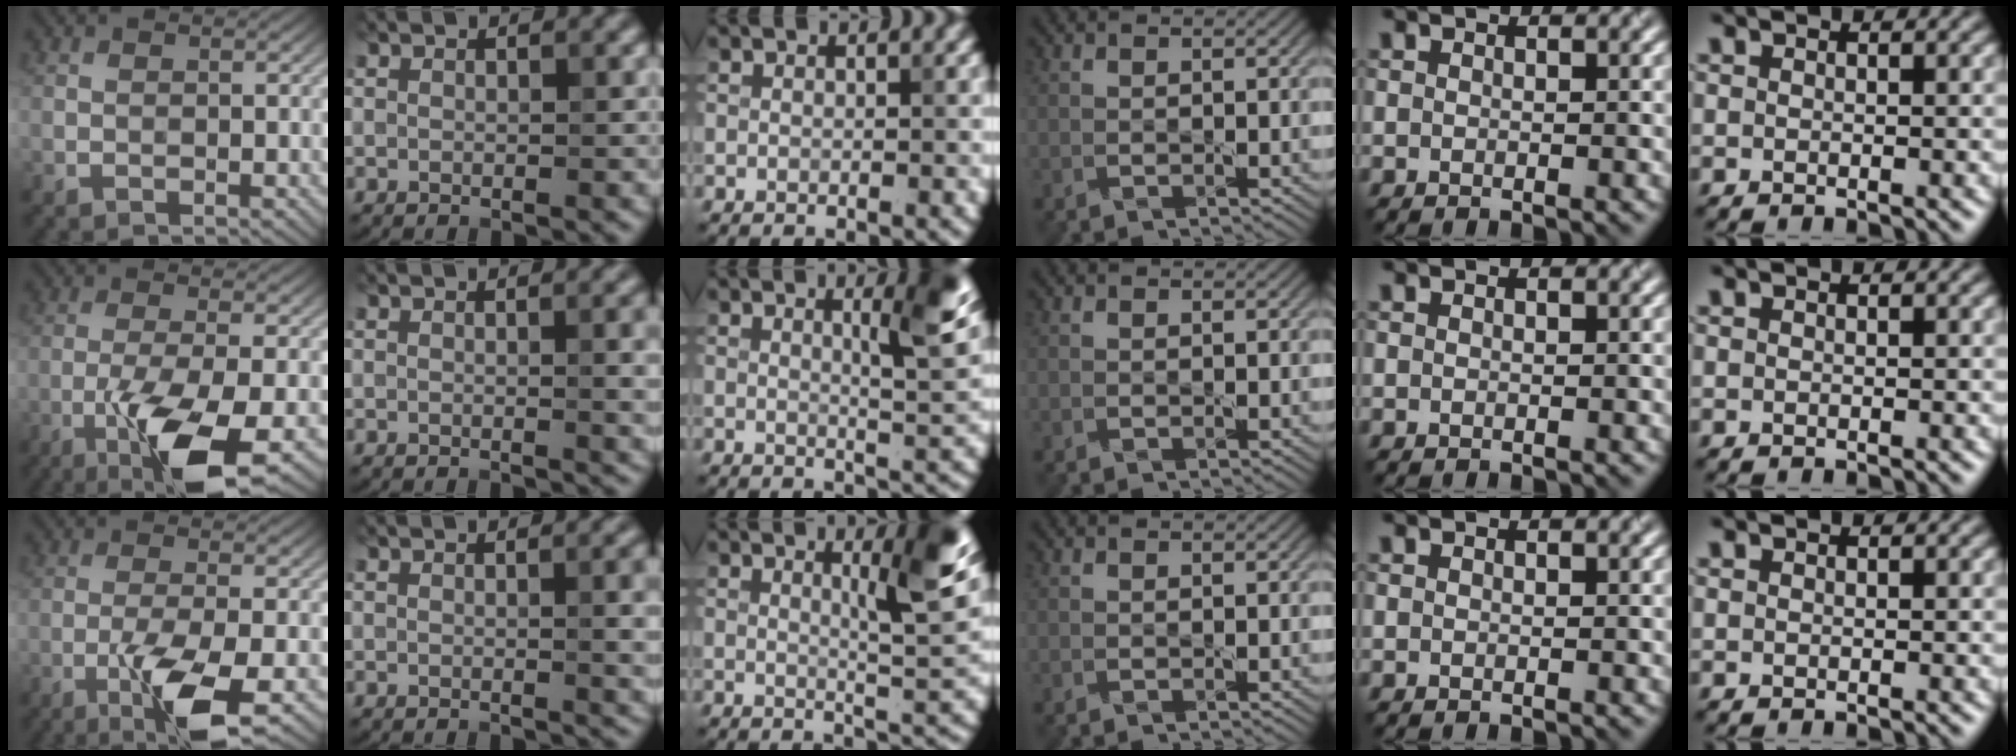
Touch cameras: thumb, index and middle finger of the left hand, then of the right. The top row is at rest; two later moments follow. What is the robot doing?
{"motion": "squeeze", "object": "paper clamp"}